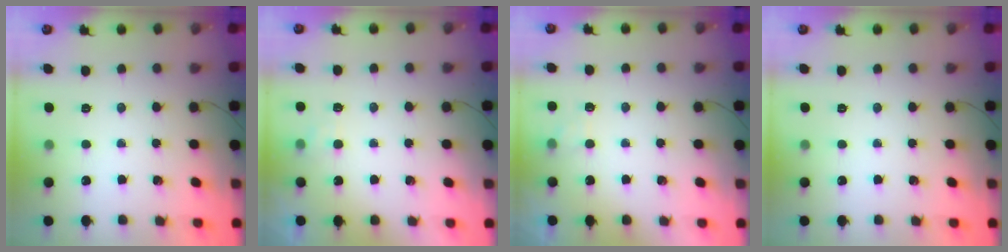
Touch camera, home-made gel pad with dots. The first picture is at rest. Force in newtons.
{"total": 2.1, "press": 1.6, "slide": 1.3}
{"total": 2.4, "press": 1.9, "slide": 1.4}
{"total": 0.0}